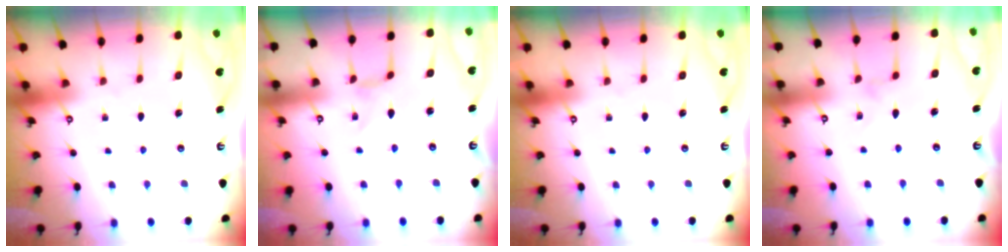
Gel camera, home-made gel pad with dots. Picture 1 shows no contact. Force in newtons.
{"total": 0.0}
{"total": 0.0}
{"total": 0.0}